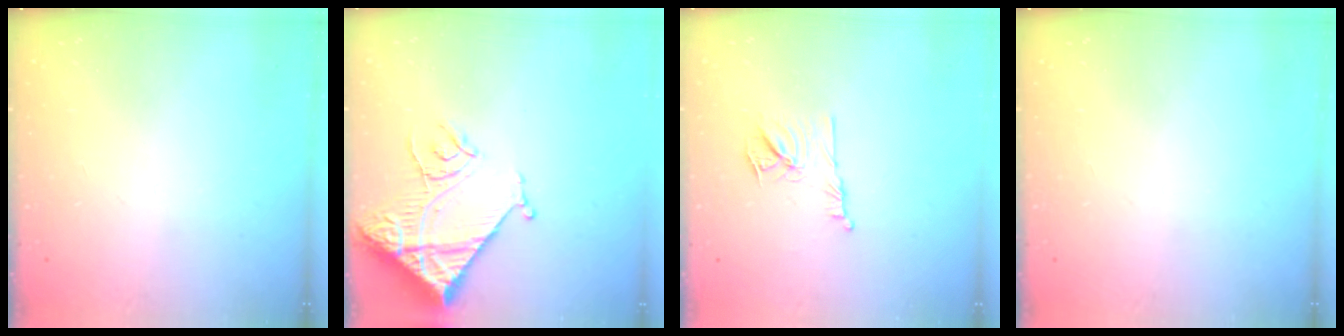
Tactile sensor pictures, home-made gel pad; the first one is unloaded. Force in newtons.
{"total": 14.9, "press": 14.8, "slide": 1.6}
{"total": 9.6, "press": 9.6, "slide": 0.9}
{"total": 0.0}